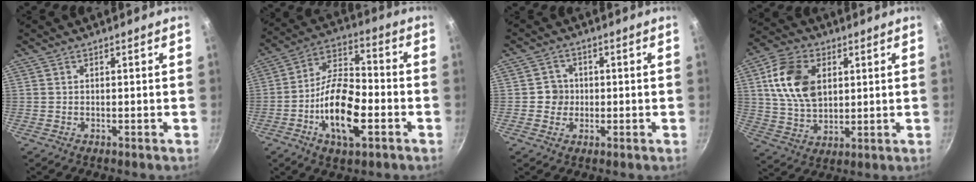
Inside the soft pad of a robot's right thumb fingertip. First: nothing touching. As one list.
[{"total": 15.6, "force": [-4.9, 7.1, 12.9], "torque": [-0.226, 0.037, -0.097]}, {"total": 3.6, "force": [-0.1, 3.6, 0.8], "torque": [0.014, 0.007, -0.008]}, {"total": 14.3, "force": [3.6, 9.7, 9.8], "torque": [-0.165, -0.004, 0.069]}]